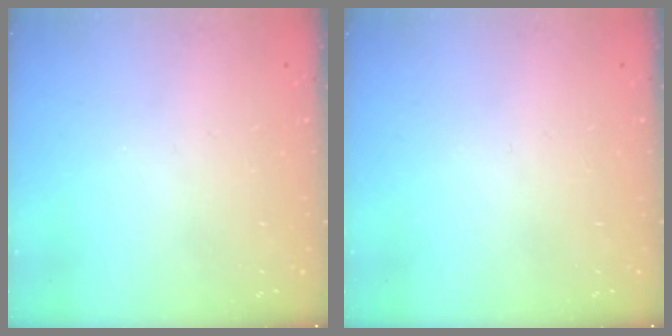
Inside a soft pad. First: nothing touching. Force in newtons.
{"total": 0.0}